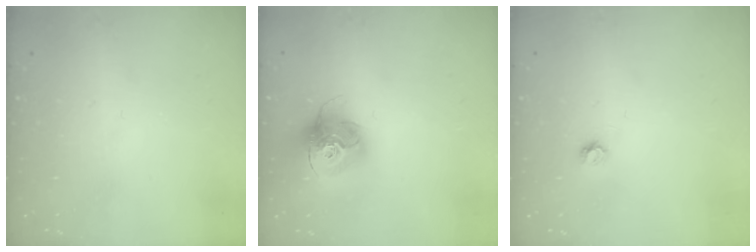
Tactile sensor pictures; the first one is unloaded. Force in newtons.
{"total": 16.1, "press": 16.0, "slide": 1.5}
{"total": 3.8, "press": 3.8, "slide": 0.3}